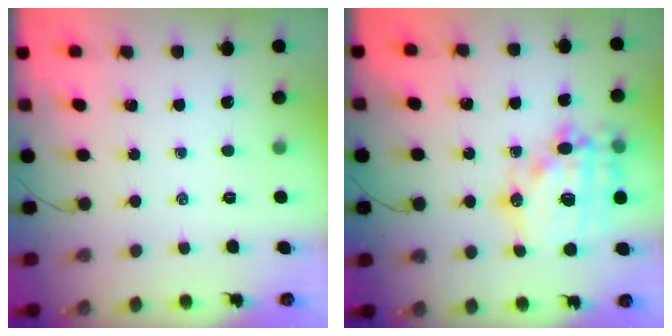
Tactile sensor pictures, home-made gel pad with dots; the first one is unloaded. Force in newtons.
{"total": 19.3, "press": 18.9, "slide": 4.1}